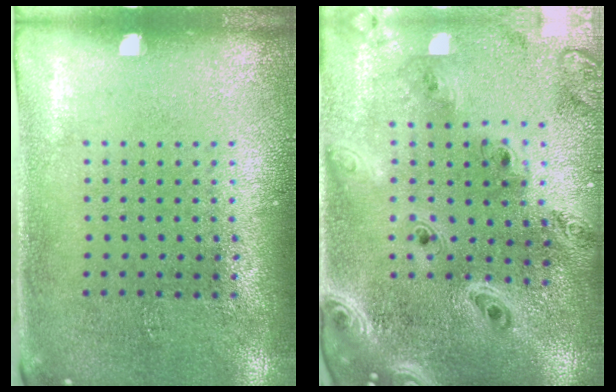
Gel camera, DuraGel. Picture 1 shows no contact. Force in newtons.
{"total": 2.8, "press": 2.4, "slide": 1.4}